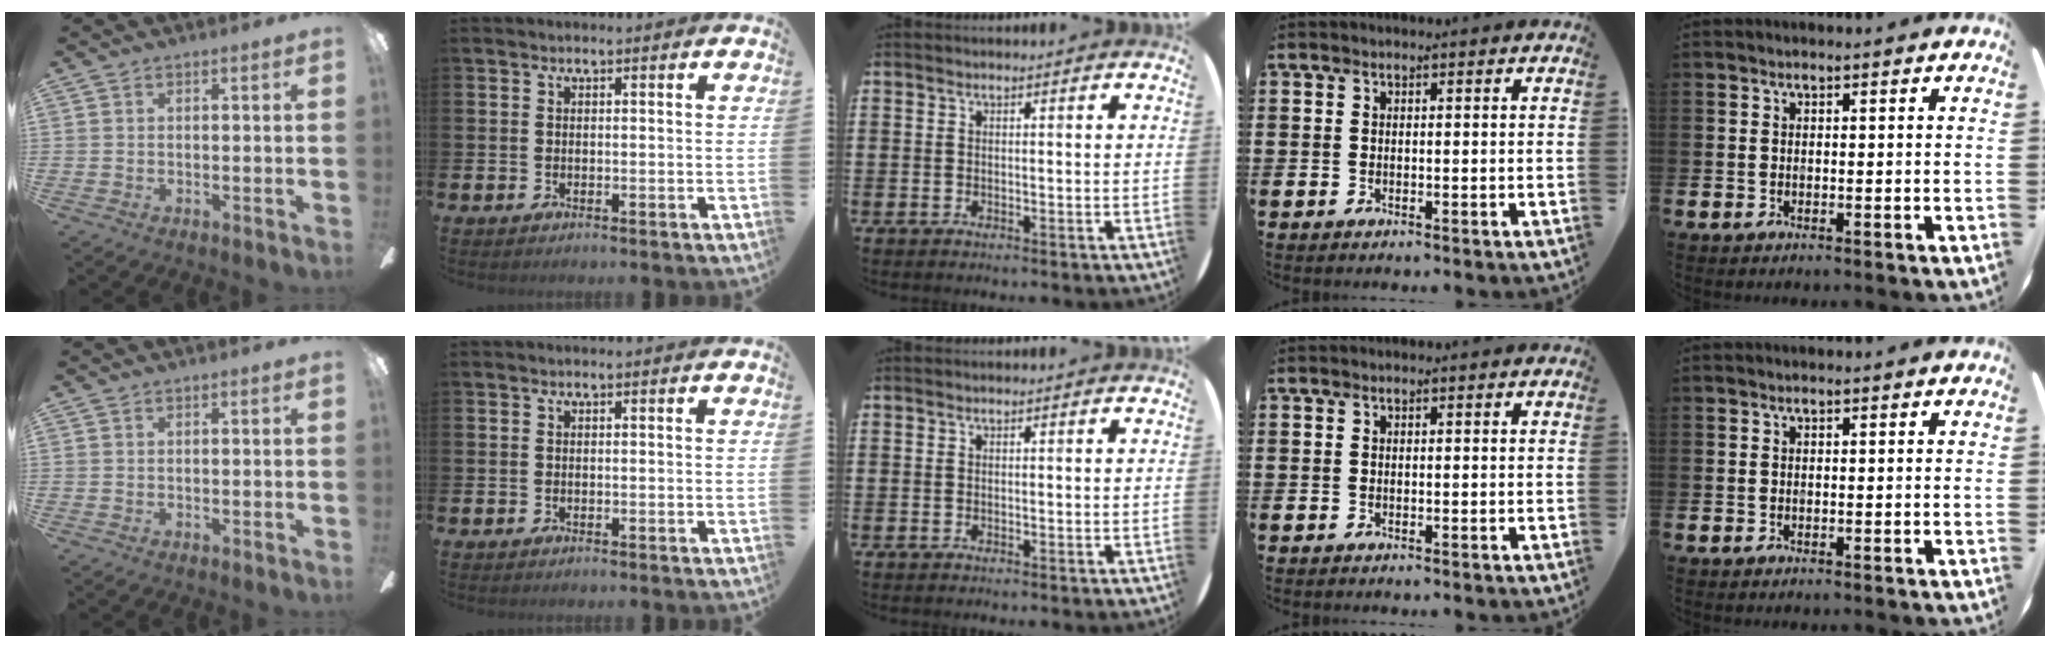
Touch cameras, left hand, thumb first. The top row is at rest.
{}